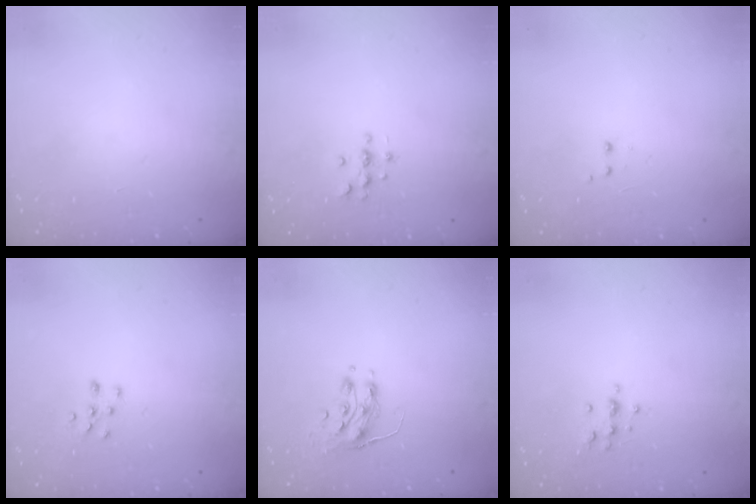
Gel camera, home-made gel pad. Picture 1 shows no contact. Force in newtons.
{"total": 3.7, "press": 3.7, "slide": 0.4}
{"total": 2.0, "press": 1.8, "slide": 0.9}
{"total": 6.8, "press": 6.8, "slide": 0.4}
{"total": 8.9, "press": 8.9, "slide": 0.3}
{"total": 6.8, "press": 6.8, "slide": 0.6}